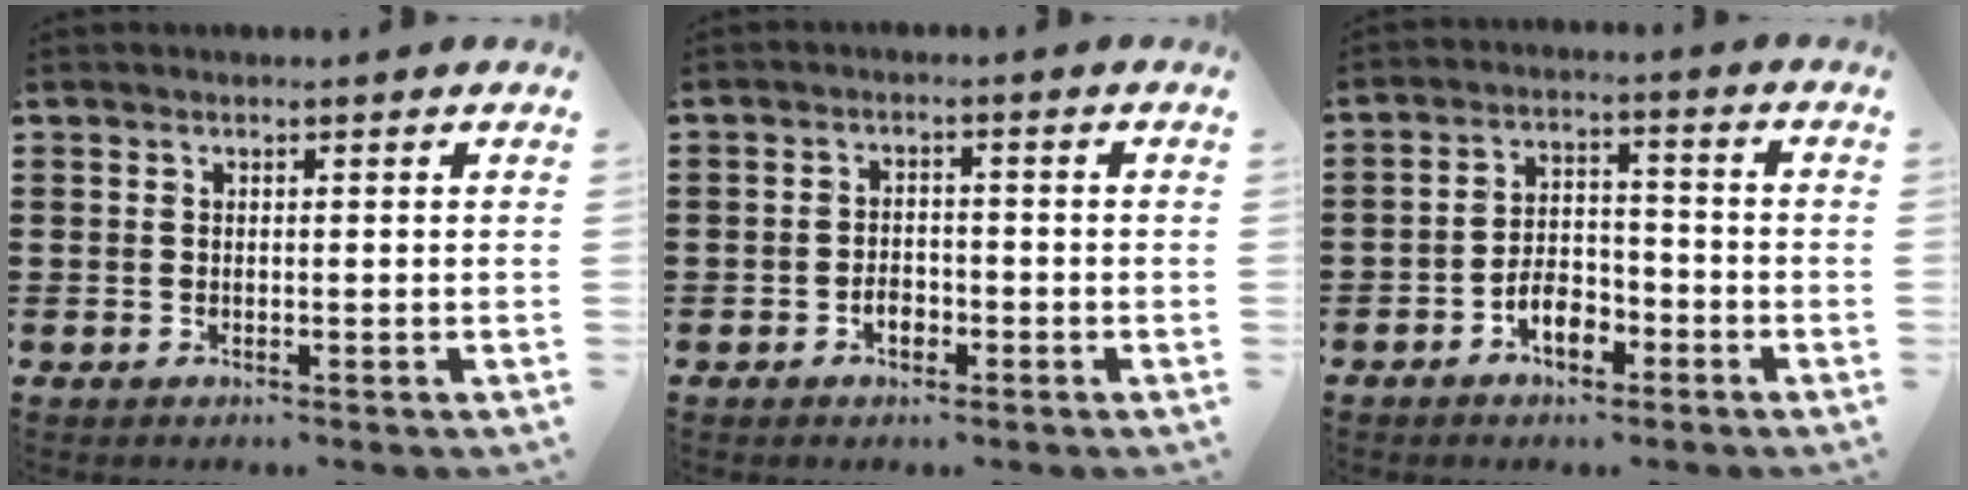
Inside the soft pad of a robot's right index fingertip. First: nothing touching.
{"total": 2.7, "force": [-1.3, 1.6, 1.7], "torque": [-0.034, 0.003, -0.026]}
{"total": 5.6, "force": [-3.0, 3.1, 3.5], "torque": [-0.060, 0.007, -0.058]}